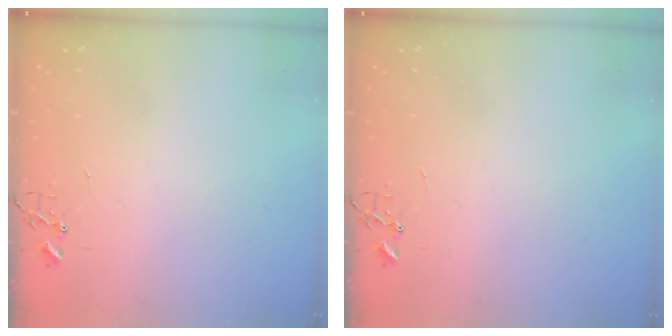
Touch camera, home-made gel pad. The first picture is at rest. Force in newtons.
{"total": 0.0}